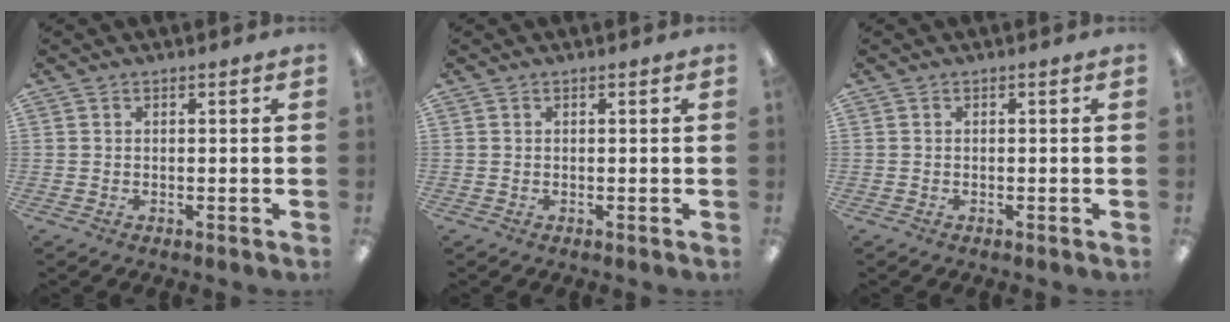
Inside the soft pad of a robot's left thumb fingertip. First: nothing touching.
{"total": 0.0}
{"total": 0.0}